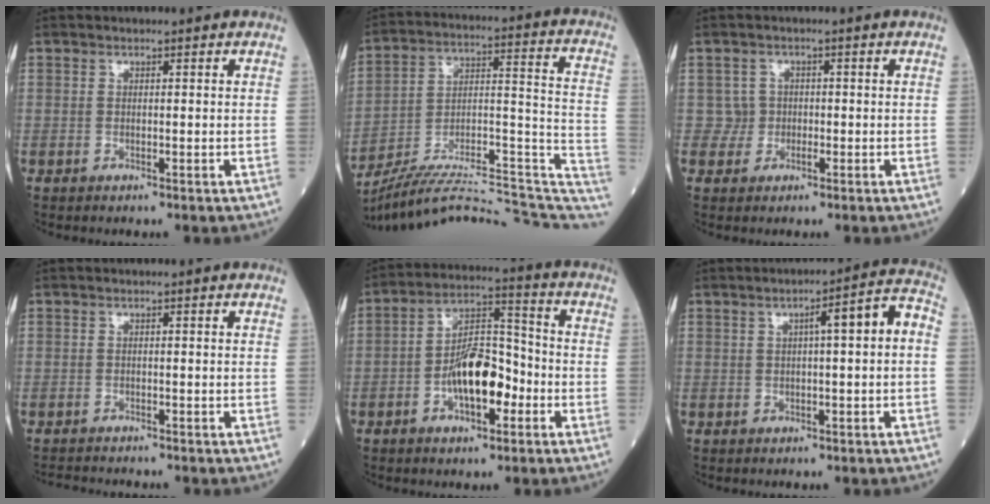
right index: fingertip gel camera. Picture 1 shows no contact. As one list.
[{"total": 25.2, "force": [-22.8, 2.8, 10.3], "torque": [-0.118, 0.034, -0.340]}, {"total": 2.0, "force": [-0.5, 2.0, -0.1], "torque": [0.011, 0.009, -0.011]}, {"total": 4.0, "force": [-3.9, 0.2, 1.0], "torque": [-0.011, -0.011, -0.062]}, {"total": 10.1, "force": [-3.2, 4.0, 8.7], "torque": [-0.160, 0.021, -0.058]}, {"total": 6.2, "force": [0.4, 0.4, 6.2], "torque": [-0.086, 0.022, 0.001]}]